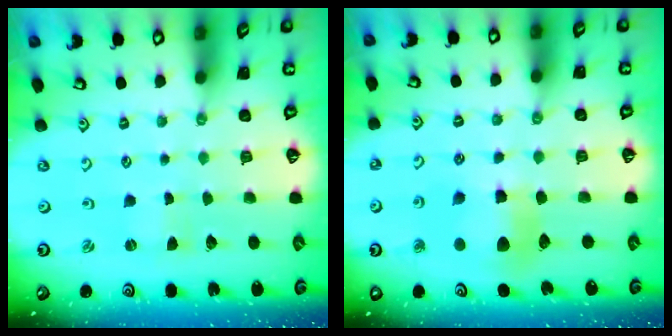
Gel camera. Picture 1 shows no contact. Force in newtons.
{"total": 8.9, "press": 8.8, "slide": 1.3}